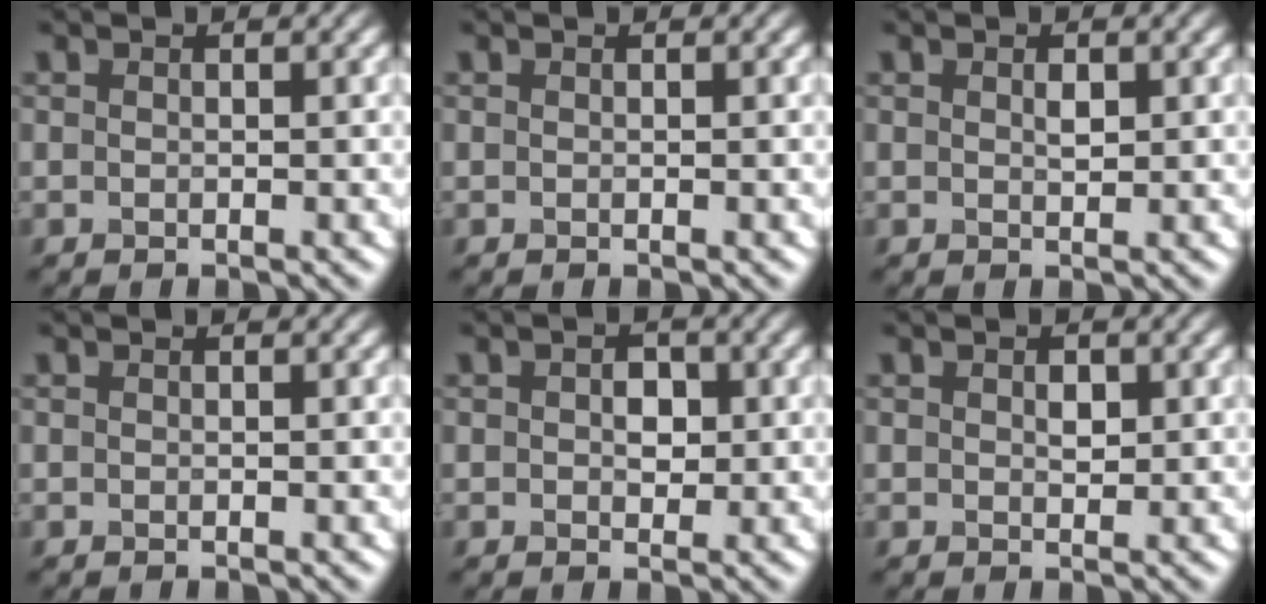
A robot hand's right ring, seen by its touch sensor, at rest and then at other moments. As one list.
[{"total": 0.0}, {"total": 0.9, "force": [0.3, 0.5, 0.7], "torque": [-0.014, 0.000, 0.006]}, {"total": 0.0}, {"total": 2.0, "force": [0.2, 1.4, 1.4], "torque": [-0.021, 0.000, 0.000]}, {"total": 1.2, "force": [0.3, 0.7, 0.9], "torque": [-0.012, 0.000, 0.004]}]